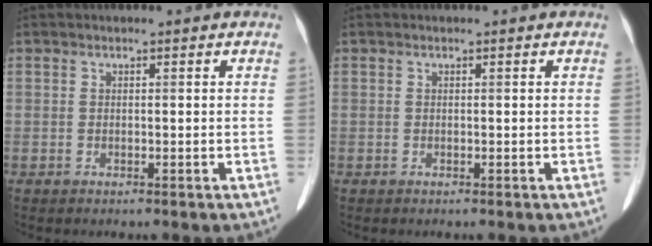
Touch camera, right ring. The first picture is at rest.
{"total": 0.0}